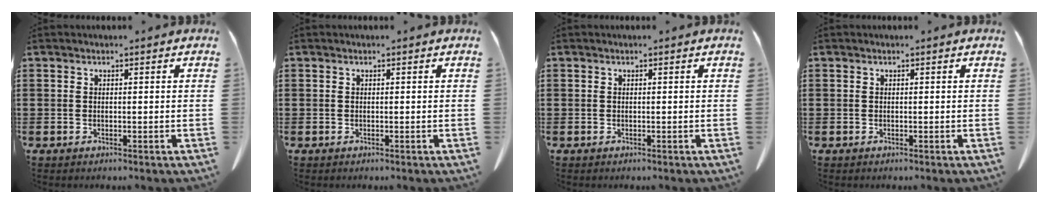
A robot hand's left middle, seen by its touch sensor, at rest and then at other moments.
{"total": 0.0}
{"total": 0.0}
{"total": 0.0}